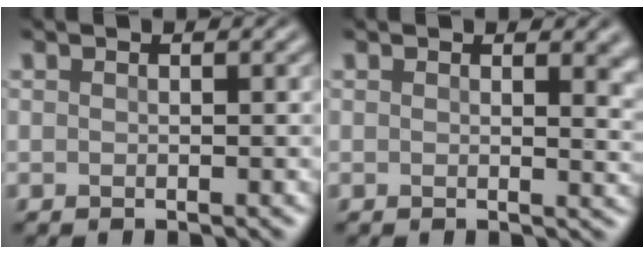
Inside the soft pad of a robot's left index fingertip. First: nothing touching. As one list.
[{"total": 2.8, "force": [1.1, 1.1, 2.3], "torque": [-0.016, -0.002, 0.014]}]